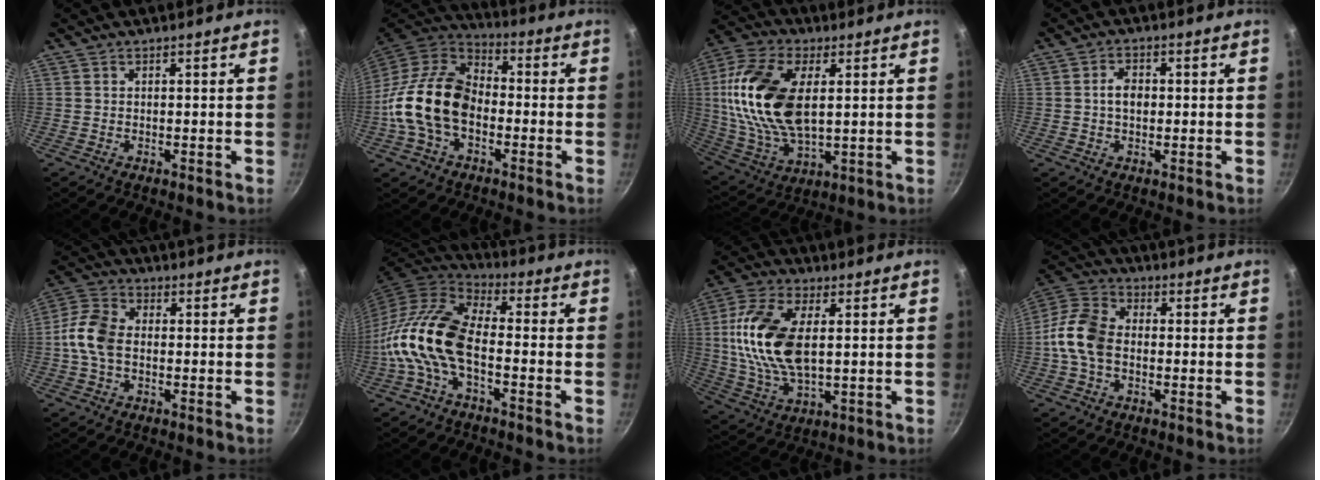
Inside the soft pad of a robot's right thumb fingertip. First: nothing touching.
{"total": 17.8, "force": [-3.0, 11.9, 12.9], "torque": [-0.206, 0.036, -0.072]}
{"total": 21.5, "force": [3.6, 11.7, 17.6], "torque": [-0.340, -0.002, 0.068]}
{"total": 3.8, "force": [0.0, 2.6, 2.7], "torque": [-0.033, 0.011, -0.003]}
{"total": 9.2, "force": [-0.8, 6.1, 6.8], "torque": [-0.135, 0.026, -0.029]}
{"total": 14.1, "force": [-3.7, 7.3, 11.5], "torque": [-0.220, 0.036, -0.088]}
{"total": 17.4, "force": [2.3, 9.2, 14.6], "torque": [-0.283, 0.001, 0.040]}
{"total": 10.9, "force": [-1.4, 7.5, 7.9], "torque": [-0.143, 0.031, -0.045]}